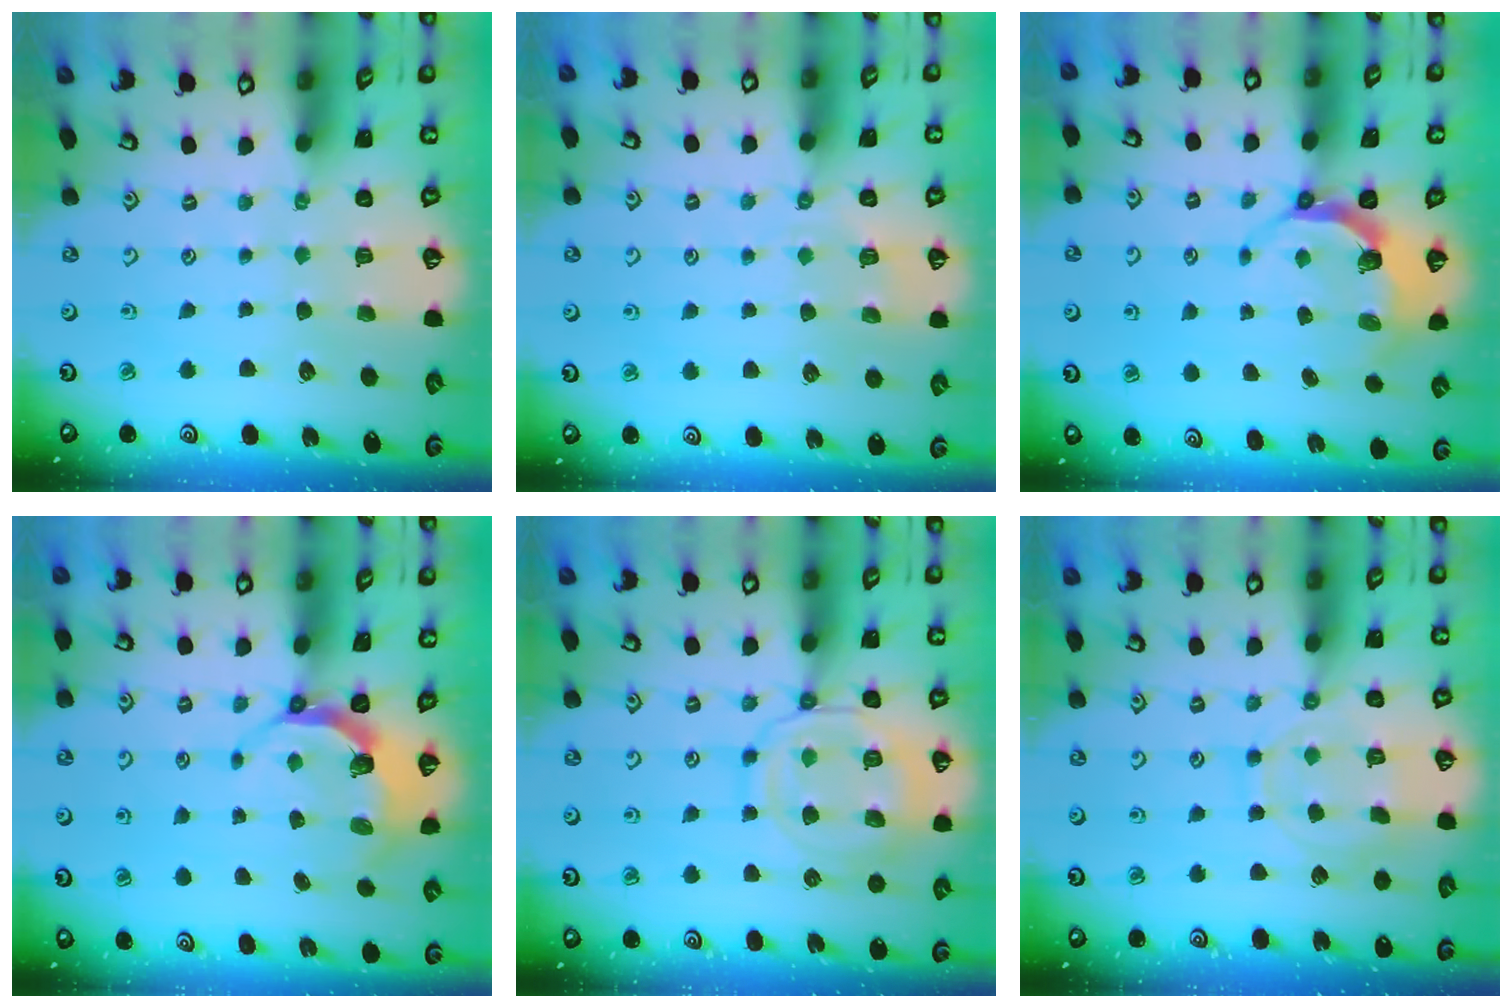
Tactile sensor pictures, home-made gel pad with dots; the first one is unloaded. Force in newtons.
{"total": 2.8, "press": 2.5, "slide": 1.3}
{"total": 5.6, "press": 4.1, "slide": 3.8}
{"total": 5.6, "press": 4.1, "slide": 3.8}
{"total": 14.4, "press": 14.3, "slide": 1.4}
{"total": 10.7, "press": 10.7, "slide": 0.9}